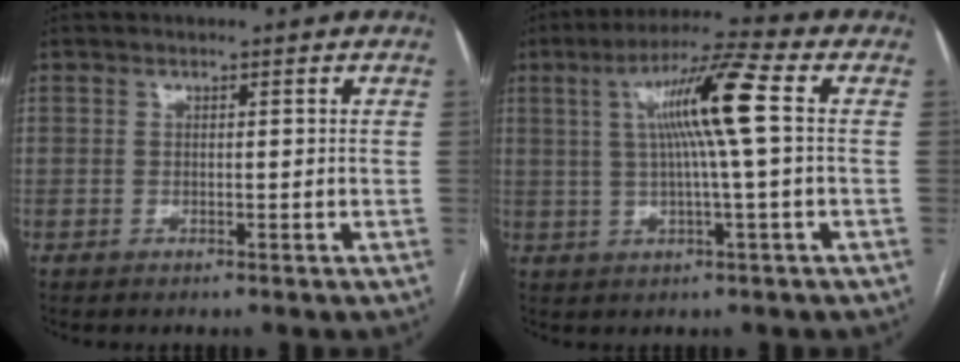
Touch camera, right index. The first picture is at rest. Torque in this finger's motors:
{"motor_torque": [0.96, -0.28, 0.55, 0.16]}